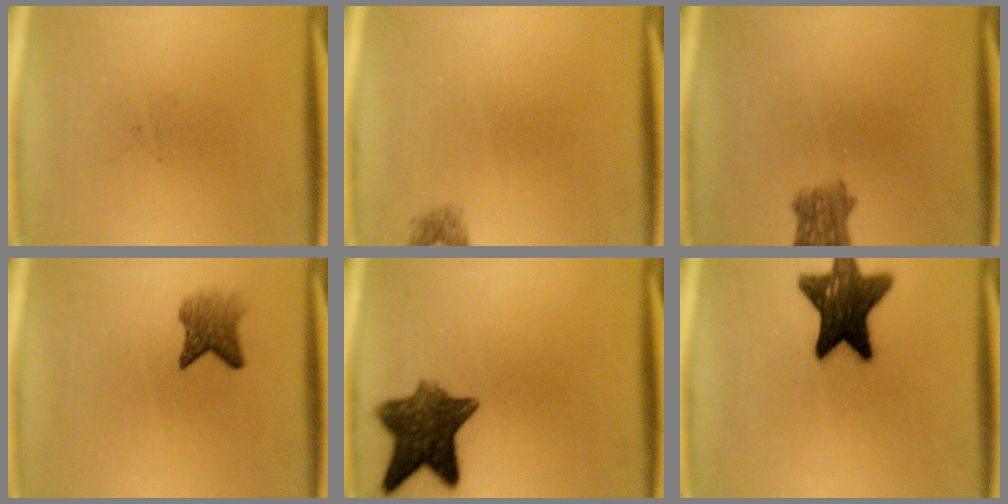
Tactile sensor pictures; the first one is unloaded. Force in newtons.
{"total": 1.1}
{"total": 4.2}
{"total": 3.7}
{"total": 9.7}
{"total": 14.5}